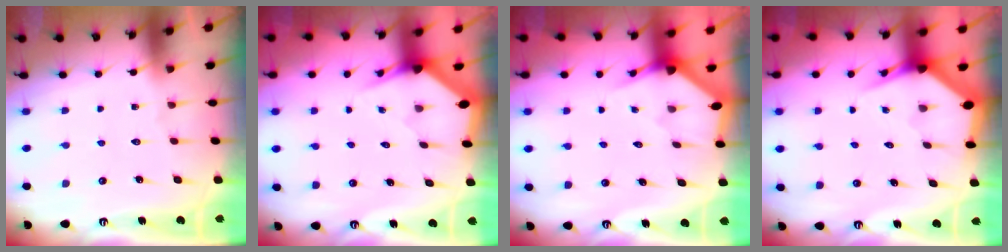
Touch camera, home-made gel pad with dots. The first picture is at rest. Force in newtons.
{"total": 3.0, "press": 3.0, "slide": 0.2}
{"total": 2.6, "press": 2.6, "slide": 0.1}
{"total": 3.4, "press": 3.4, "slide": 0.4}